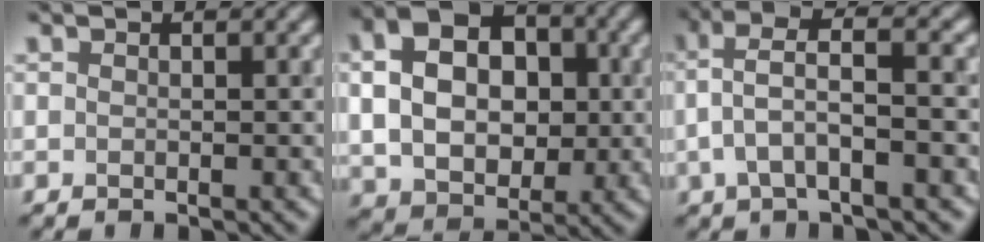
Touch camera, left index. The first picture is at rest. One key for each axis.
{"total": 9.8, "fx": 1.4, "fy": 7.0, "fz": 6.7, "tx": -0.141, "ty": 0.014, "tz": 0.022}
{"total": 5.0, "fx": 0.2, "fy": 1.3, "fz": 4.8, "tx": -0.095, "ty": 0.020, "tz": -0.001}